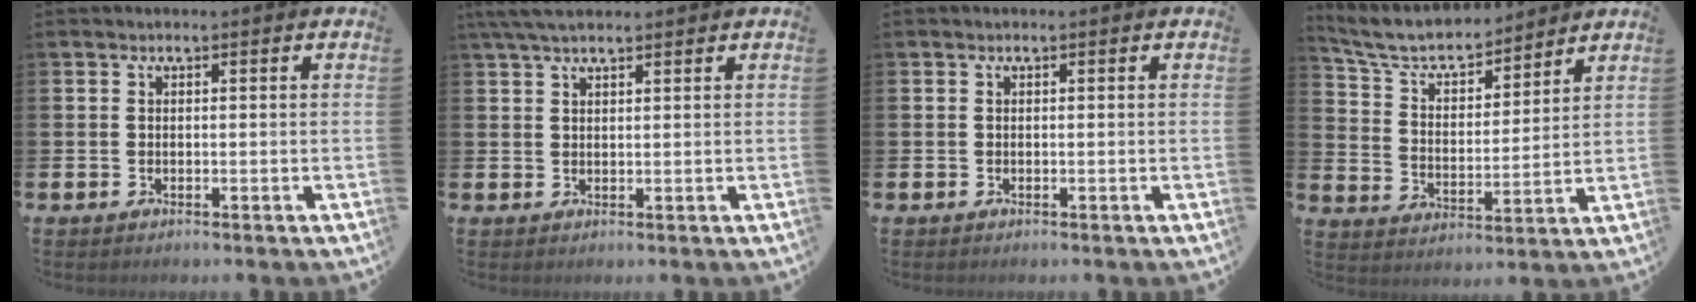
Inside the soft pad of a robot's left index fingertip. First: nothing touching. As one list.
[{"total": 4.3, "force": [3.4, 1.2, 2.3], "torque": [-0.049, -0.004, 0.063]}, {"total": 0.0}, {"total": 7.5, "force": [6.8, 2.2, 2.3], "torque": [-0.080, -0.045, 0.118]}]